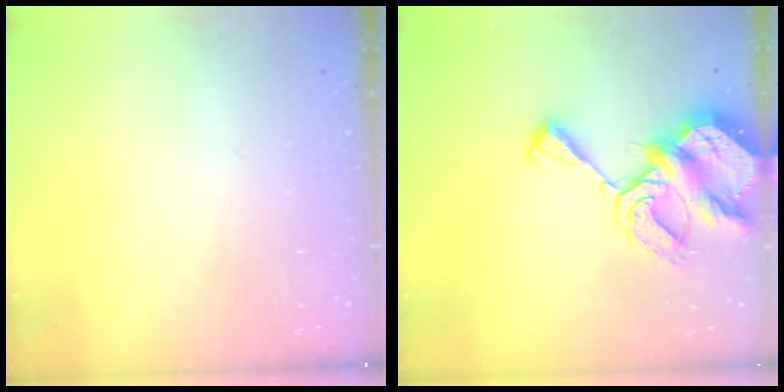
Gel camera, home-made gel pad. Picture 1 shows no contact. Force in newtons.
{"total": 11.1, "press": 11.0, "slide": 1.2}